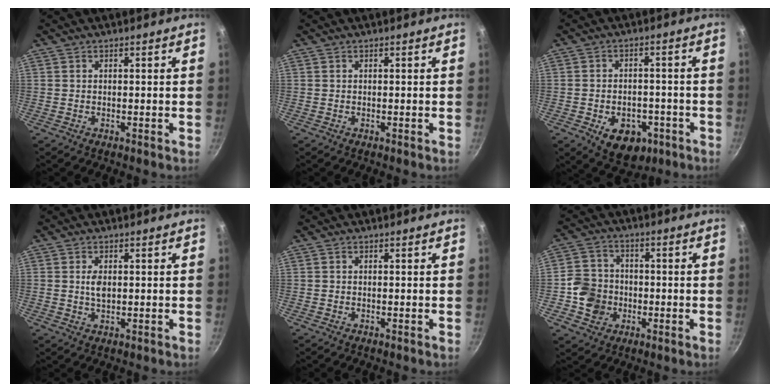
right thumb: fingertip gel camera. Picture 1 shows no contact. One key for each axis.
{"total": 0.0}
{"total": 9.5, "fx": -4.2, "fy": 6.3, "fz": 5.7, "tx": -0.064, "ty": 0.021, "tz": -0.051}
{"total": 2.9, "fx": 0.3, "fy": 1.7, "fz": 2.3, "tx": -0.040, "ty": -0.002, "tz": 0.006}
{"total": 0.0}
{"total": 8.7, "fx": -1.8, "fy": 7.7, "fz": 3.6, "tx": -0.039, "ty": 0.018, "tz": -0.035}